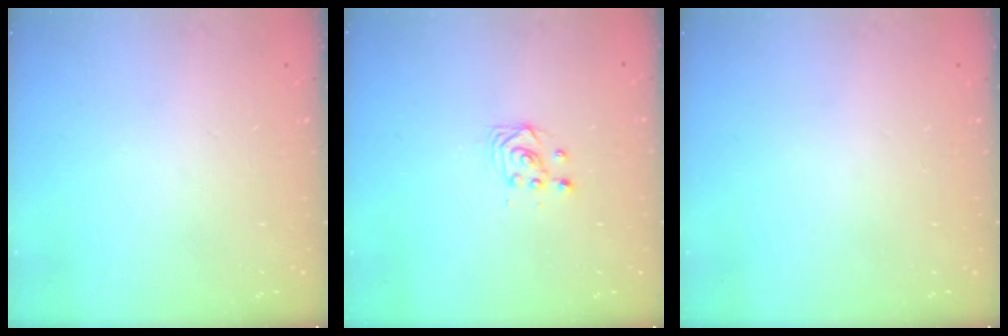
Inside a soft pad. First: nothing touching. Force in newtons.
{"total": 3.3, "press": 3.3, "slide": 0.1}
{"total": 0.0}